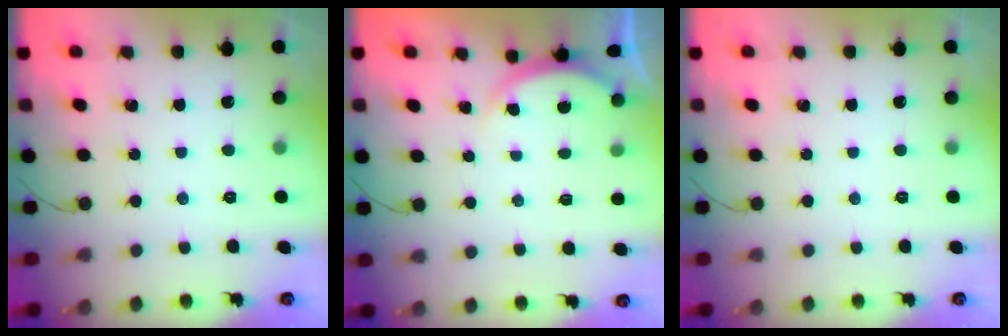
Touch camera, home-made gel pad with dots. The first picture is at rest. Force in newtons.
{"total": 2.0, "press": 2.0, "slide": 0.5}
{"total": 0.0}